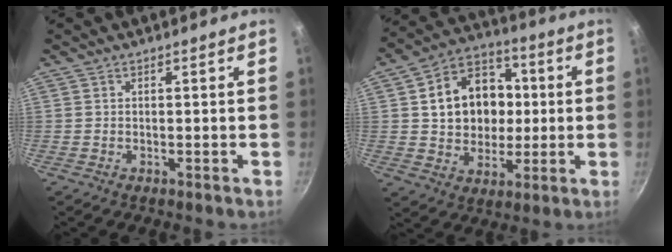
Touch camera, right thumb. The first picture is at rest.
{"total": 16.0, "force": [1.8, 13.1, 9.1], "torque": [-0.113, 0.023, 0.029]}